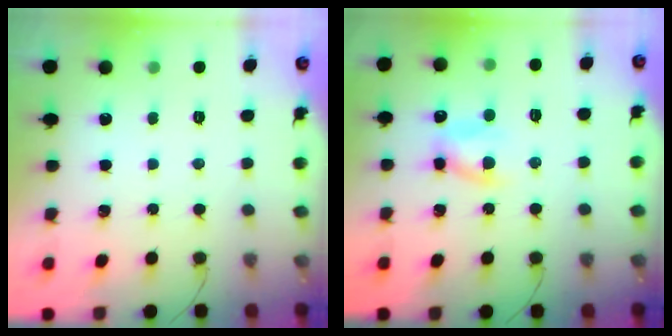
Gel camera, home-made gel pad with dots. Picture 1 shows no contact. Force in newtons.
{"total": 7.0, "press": 6.8, "slide": 1.6}